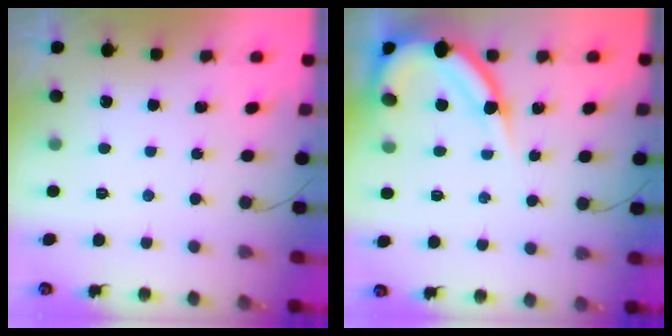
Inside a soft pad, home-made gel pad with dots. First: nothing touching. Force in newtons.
{"total": 10.6, "press": 10.6, "slide": 0.8}